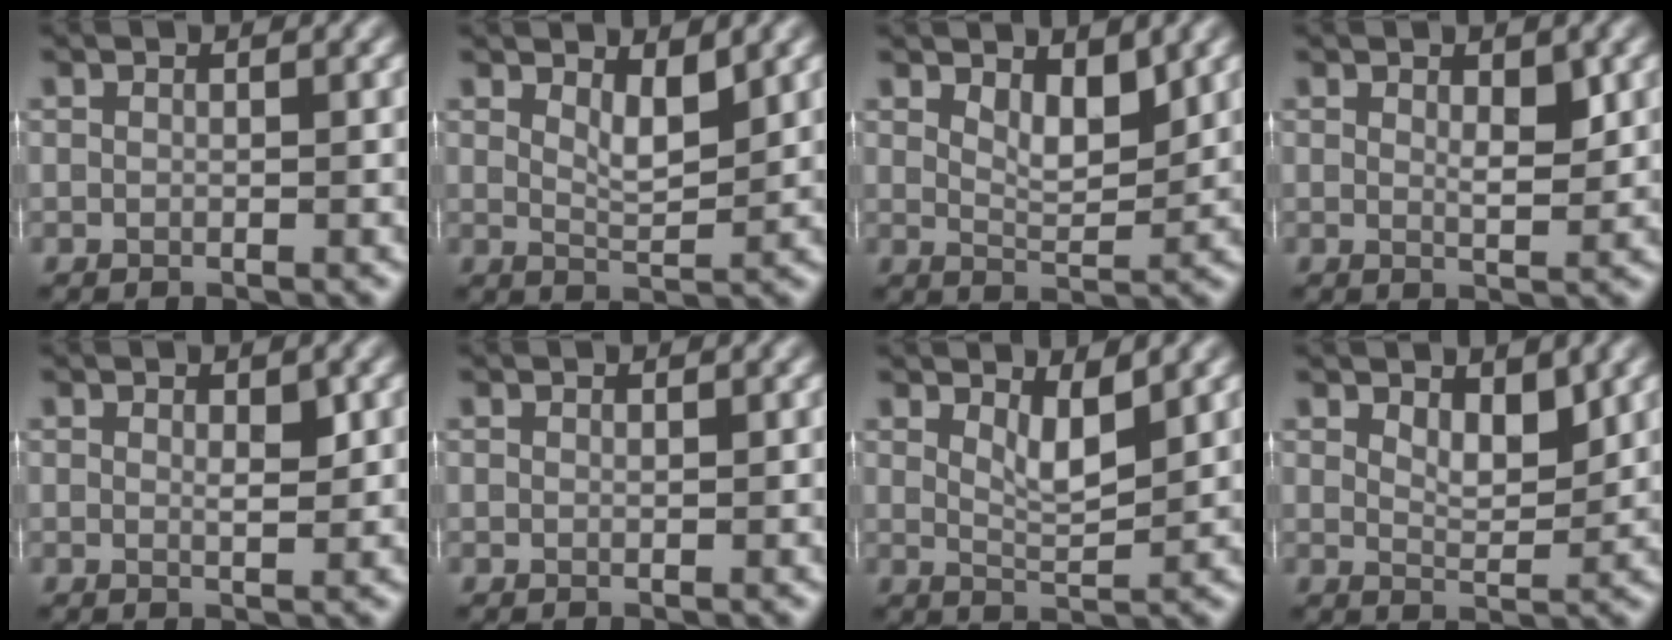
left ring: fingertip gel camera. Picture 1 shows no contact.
{"total": 2.7, "force": [1.5, 0.8, 2.0], "torque": [-0.035, -0.008, 0.029]}
{"total": 3.2, "force": [1.8, 1.2, 2.3], "torque": [-0.043, -0.009, 0.034]}
{"total": 2.3, "force": [0.9, 0.8, 1.9], "torque": [-0.028, -0.005, 0.016]}
{"total": 1.7, "force": [0.6, 0.4, 1.5], "torque": [-0.022, -0.004, 0.009]}
{"total": 0.0}
{"total": 2.7, "force": [1.6, 0.7, 2.1], "torque": [-0.038, -0.009, 0.031]}
{"total": 3.0, "force": [1.7, 1.2, 2.1], "torque": [-0.037, -0.007, 0.031]}